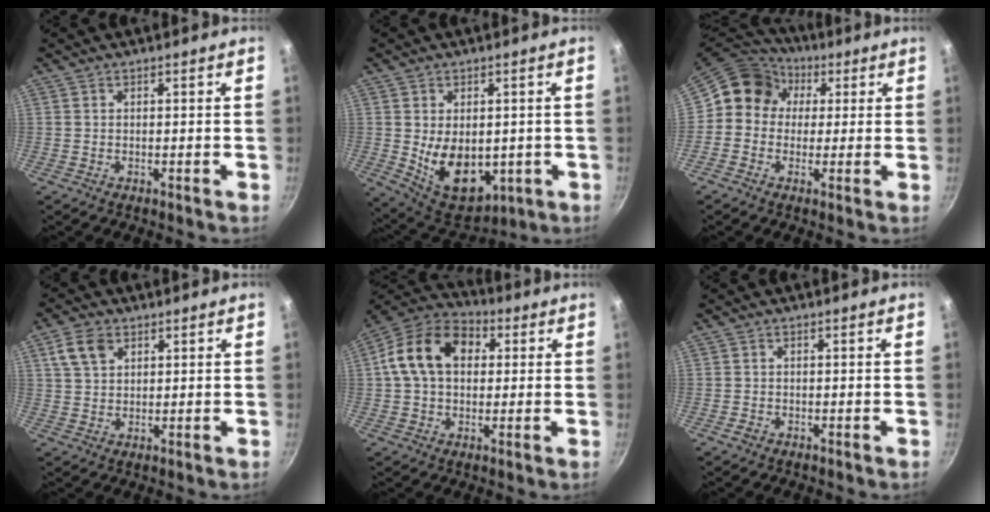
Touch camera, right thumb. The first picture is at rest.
{"total": 13.4, "force": [-1.2, 8.8, 10.0], "torque": [-0.124, -0.024, 0.008]}
{"total": 10.9, "force": [1.9, 9.9, 4.2], "torque": [-0.045, 0.025, 0.005]}
{"total": 6.0, "force": [2.8, 4.0, 3.5], "torque": [-0.056, 0.000, 0.053]}
{"total": 15.0, "force": [2.8, 10.7, 10.1], "torque": [-0.149, 0.027, 0.028]}
{"total": 1.1, "force": [-0.7, 0.8, 0.4], "torque": [-0.004, 0.002, -0.010]}